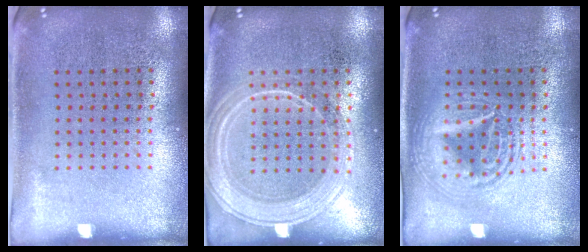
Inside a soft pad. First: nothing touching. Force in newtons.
{"total": 1.9, "press": 1.8, "slide": 0.3}
{"total": 2.6, "press": 2.6, "slide": 0.3}